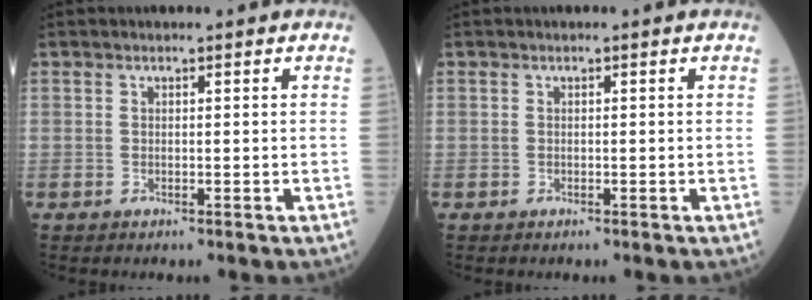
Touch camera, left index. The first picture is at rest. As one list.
[{"total": 0.0}]